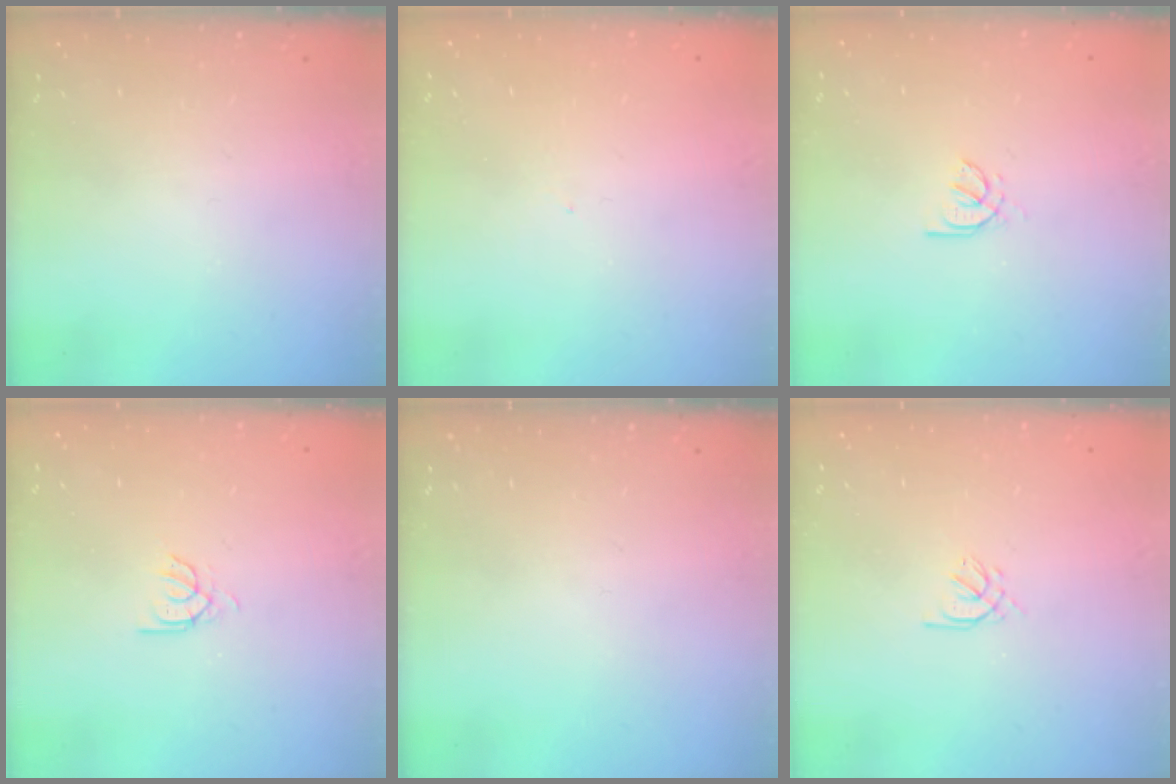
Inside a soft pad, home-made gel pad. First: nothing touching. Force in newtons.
{"total": 2.0, "press": 2.0, "slide": 0.3}
{"total": 2.0, "press": 2.0, "slide": 0.6}
{"total": 2.4, "press": 2.4, "slide": 0.2}
{"total": 0.0}
{"total": 0.9, "press": 0.8, "slide": 0.5}